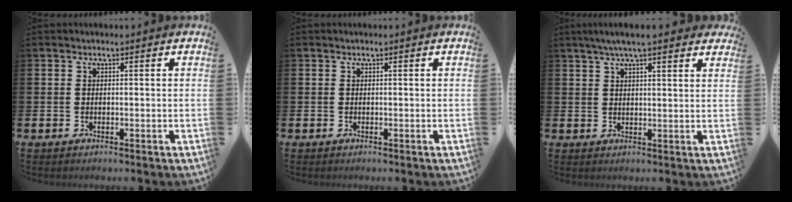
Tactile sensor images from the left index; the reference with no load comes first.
{"total": 0.0}
{"total": 5.2, "force": [4.3, 0.7, 2.7], "torque": [-0.051, -0.008, 0.075]}